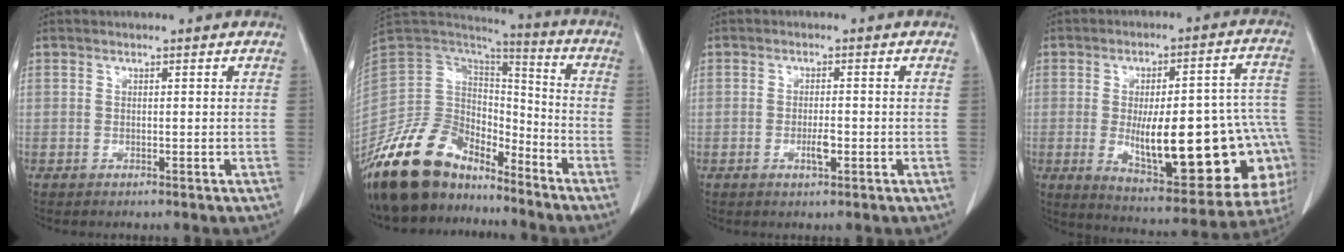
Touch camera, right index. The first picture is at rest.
{"total": 20.7, "force": [-16.5, 9.1, 8.6], "torque": [-0.187, 0.031, -0.302]}
{"total": 3.0, "force": [-1.0, 0.9, 2.7], "torque": [-0.051, 0.001, -0.014]}
{"total": 28.8, "force": [-5.3, 8.7, 27.0], "torque": [-0.295, 0.019, -0.050]}